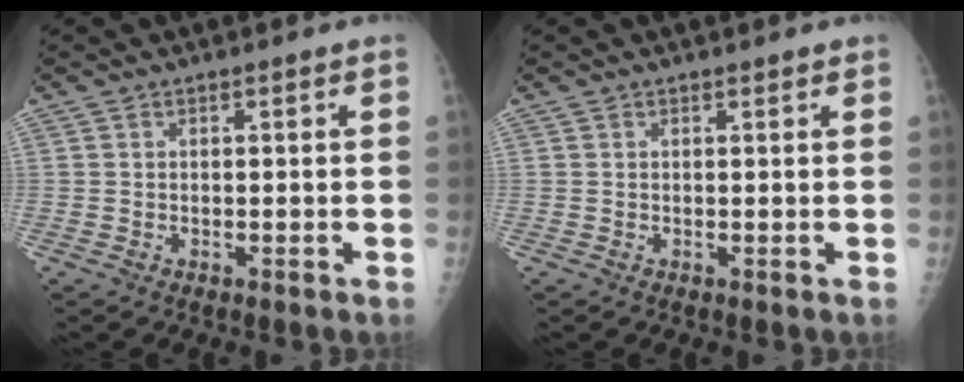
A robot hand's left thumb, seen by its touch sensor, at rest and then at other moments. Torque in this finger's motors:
{"motor_torque": [-0.07, 0.16, -0.10, -0.19, 0.00]}